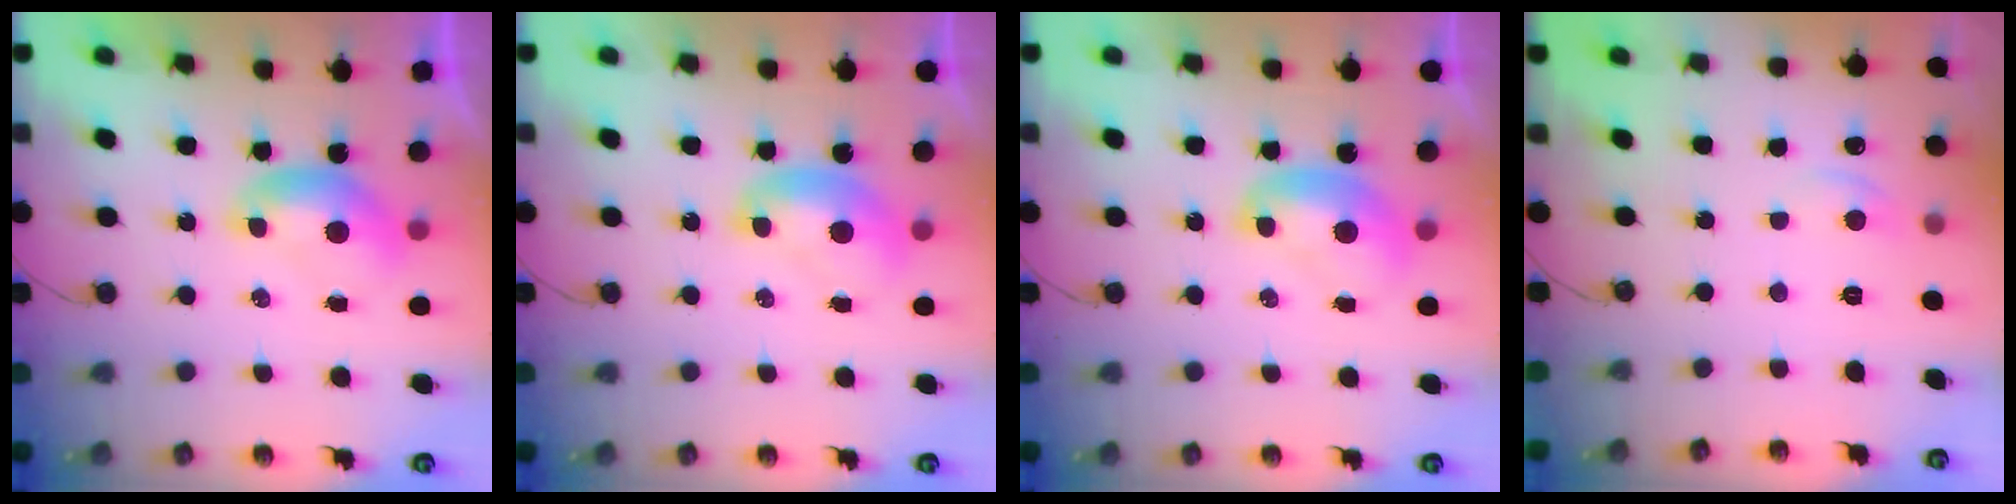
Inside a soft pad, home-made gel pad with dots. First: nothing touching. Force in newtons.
{"total": 1.6, "press": 1.5, "slide": 0.1}
{"total": 1.9, "press": 1.9, "slide": 0.2}
{"total": 1.0, "press": 0.7, "slide": 0.8}